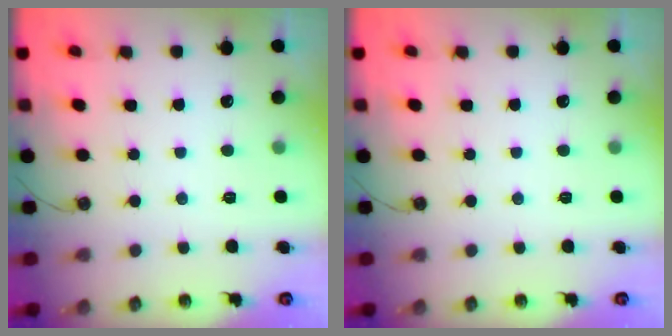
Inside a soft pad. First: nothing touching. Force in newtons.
{"total": 0.0}